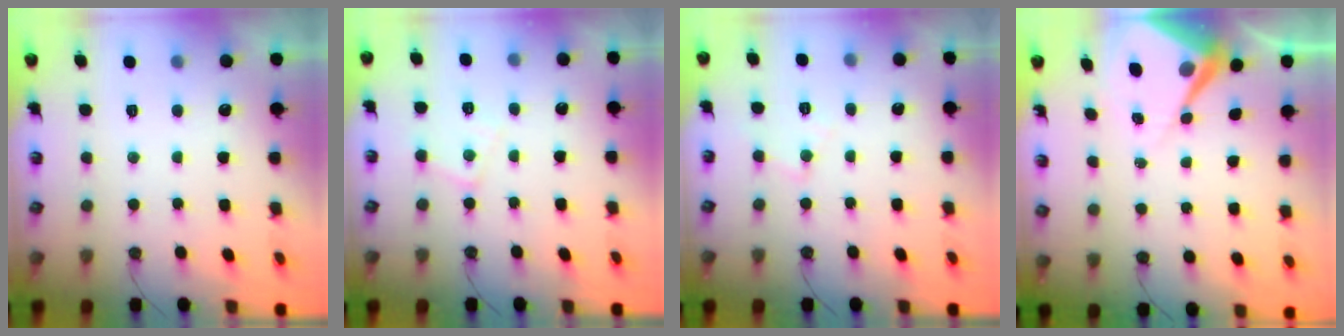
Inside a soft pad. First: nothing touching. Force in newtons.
{"total": 7.3, "press": 7.3, "slide": 0.5}
{"total": 6.6, "press": 6.6, "slide": 0.3}
{"total": 7.1, "press": 7.0, "slide": 0.7}